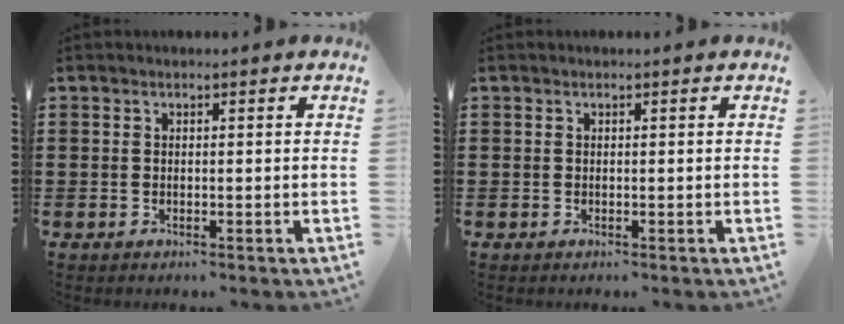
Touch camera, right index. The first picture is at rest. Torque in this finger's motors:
{"motor_torque": [-0.03, 0.00, 0.00, -0.01]}